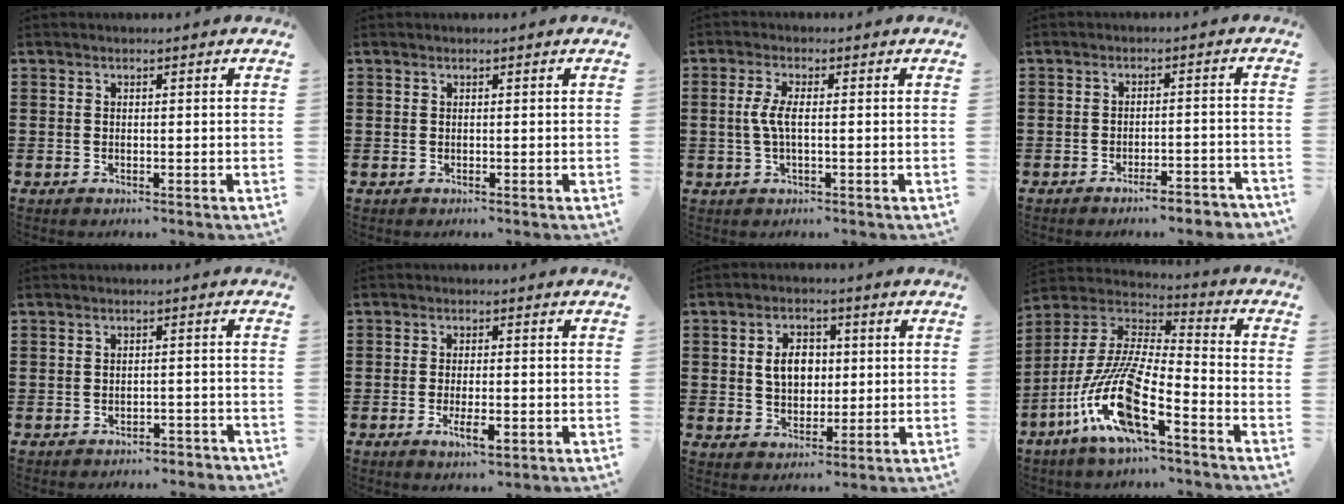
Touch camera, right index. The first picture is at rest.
{"total": 0.0}
{"total": 3.7, "force": [-0.2, 1.0, 3.5], "torque": [-0.086, -0.006, -0.012]}
{"total": 3.4, "force": [-3.0, 0.1, 1.5], "torque": [-0.026, -0.001, -0.059]}
{"total": 2.0, "force": [-2.0, 0.4, 0.2], "torque": [-0.010, 0.001, -0.041]}
{"total": 4.5, "force": [-1.8, 1.5, 3.9], "torque": [-0.076, -0.003, -0.035]}
{"total": 5.4, "force": [0.6, 3.9, 3.6], "torque": [-0.066, 0.008, 0.004]}
{"total": 13.5, "force": [-8.0, 2.2, 10.6], "torque": [-0.240, -0.016, -0.163]}